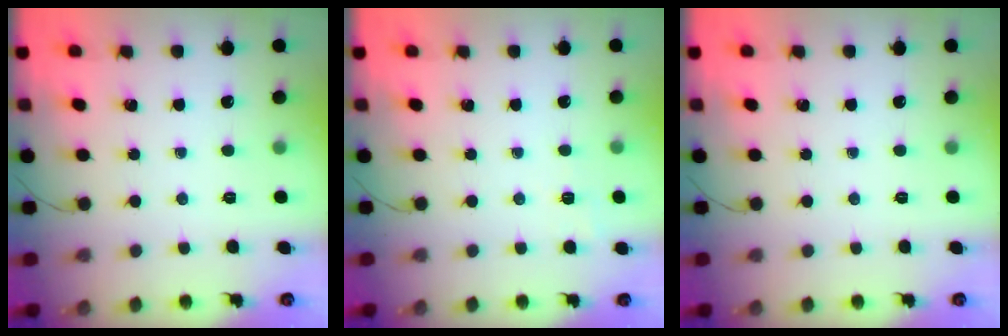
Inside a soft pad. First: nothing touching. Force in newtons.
{"total": 1.9, "press": 0.9, "slide": 1.7}
{"total": 0.0}